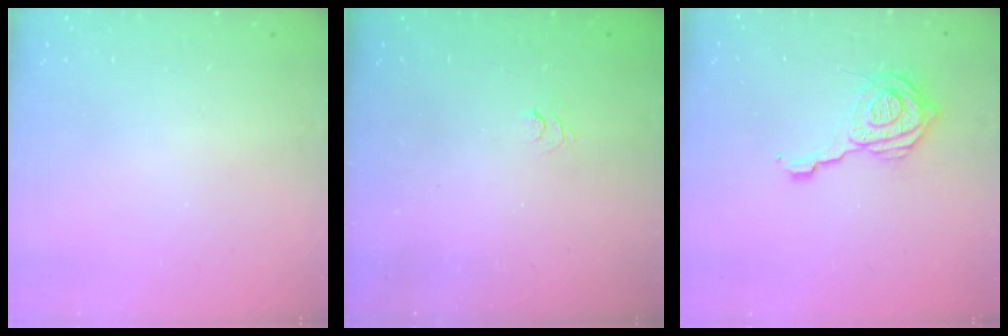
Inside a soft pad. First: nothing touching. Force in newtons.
{"total": 1.9, "press": 1.5, "slide": 1.3}
{"total": 14.4, "press": 14.3, "slide": 1.9}